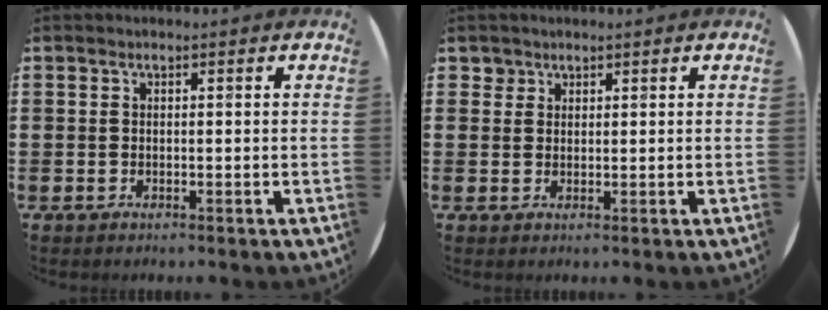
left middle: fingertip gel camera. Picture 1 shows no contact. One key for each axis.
{"total": 1.6, "fx": 1.3, "fy": 0.9, "fz": 0.1, "tx": 0.012, "ty": -0.004, "tz": 0.023}